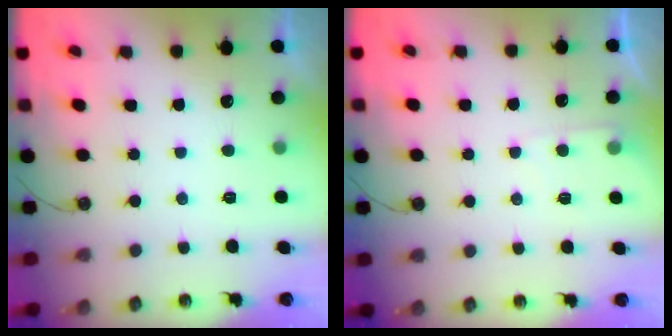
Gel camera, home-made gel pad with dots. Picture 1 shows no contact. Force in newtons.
{"total": 3.7, "press": 3.6, "slide": 0.4}